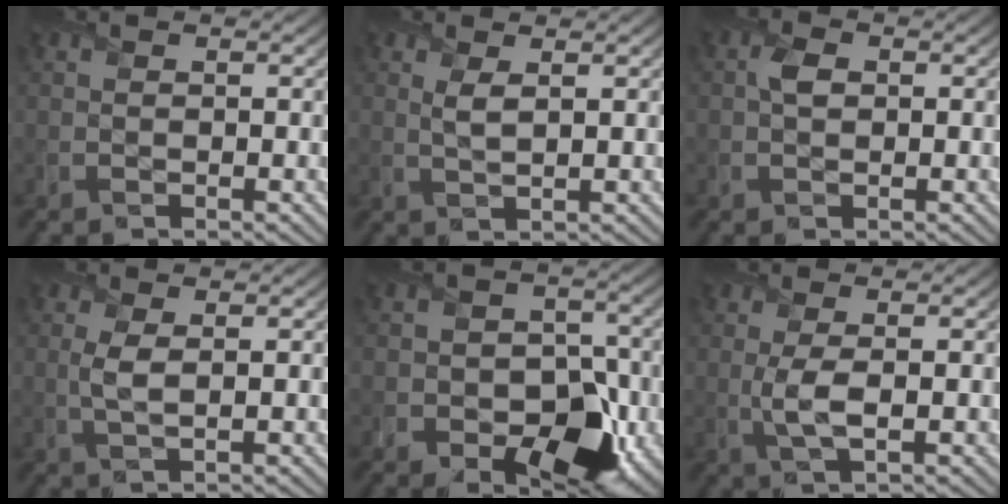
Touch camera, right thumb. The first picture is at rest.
{"total": 2.1, "force": [1.0, 0.6, 1.7], "torque": [-0.042, 0.001, 0.021]}
{"total": 1.9, "force": [0.3, 1.3, 1.4], "torque": [-0.030, 0.004, 0.000]}
{"total": 2.7, "force": [0.6, 0.9, 2.5], "torque": [-0.066, 0.002, 0.010]}
{"total": 9.3, "force": [-3.1, 6.5, 5.9], "torque": [-0.068, -0.016, -0.055]}
{"total": 3.4, "force": [0.1, 1.1, 3.2], "torque": [-0.076, 0.000, 0.001]}